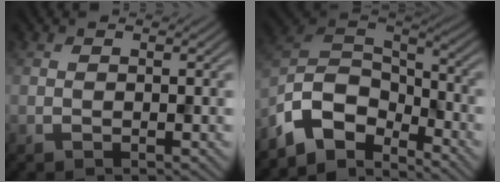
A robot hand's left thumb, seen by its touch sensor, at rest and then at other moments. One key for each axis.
{"total": 9.5, "fx": -6.5, "fy": 4.8, "fz": 5.1, "tx": -0.106, "ty": -0.005, "tz": -0.143}